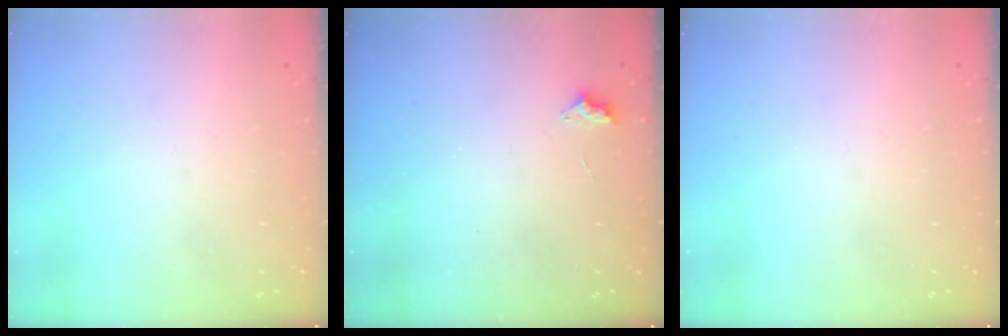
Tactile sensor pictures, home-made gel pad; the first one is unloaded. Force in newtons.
{"total": 2.5, "press": 2.5, "slide": 0.4}
{"total": 0.0}